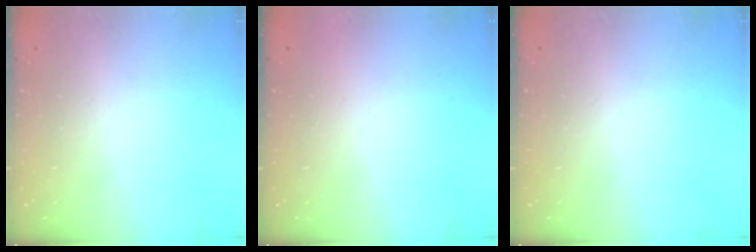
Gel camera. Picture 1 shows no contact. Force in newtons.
{"total": 1.5, "press": 1.5, "slide": 0.1}
{"total": 0.0}